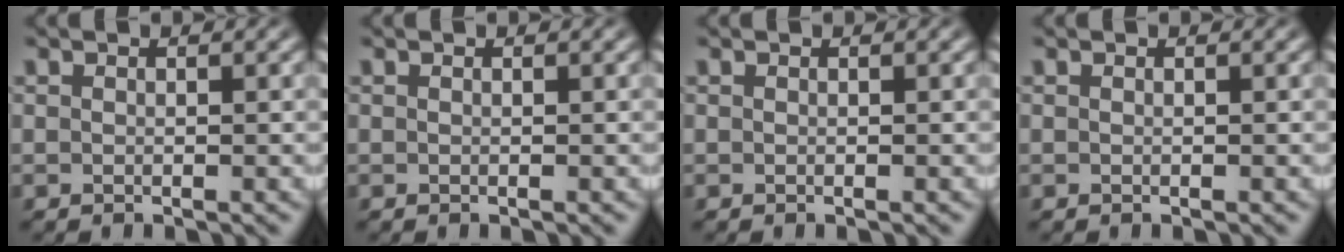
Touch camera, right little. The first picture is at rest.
{"total": 0.0}
{"total": 0.0}
{"total": 0.0}